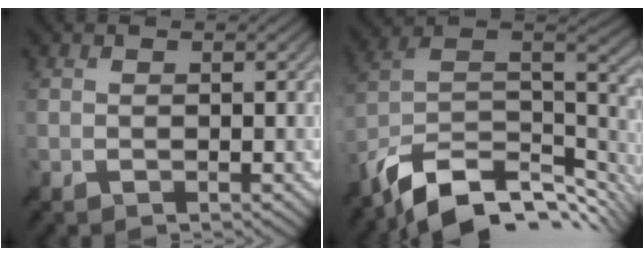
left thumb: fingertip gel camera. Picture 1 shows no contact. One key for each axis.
{"total": 13.9, "fx": -8.4, "fy": 7.0, "fz": 8.5, "tx": -0.201, "ty": -0.015, "tz": -0.142}